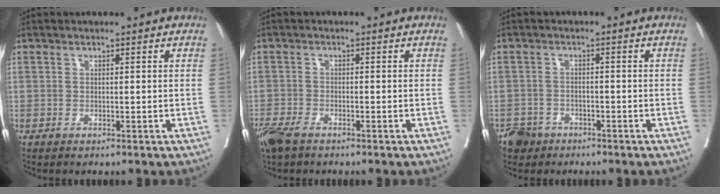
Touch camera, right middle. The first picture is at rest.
{"total": 5.2, "force": [-3.9, 1.9, 2.9], "torque": [-0.059, -0.011, -0.073]}
{"total": 3.6, "force": [-2.5, 2.5, 0.0], "torque": [0.001, 0.007, -0.045]}